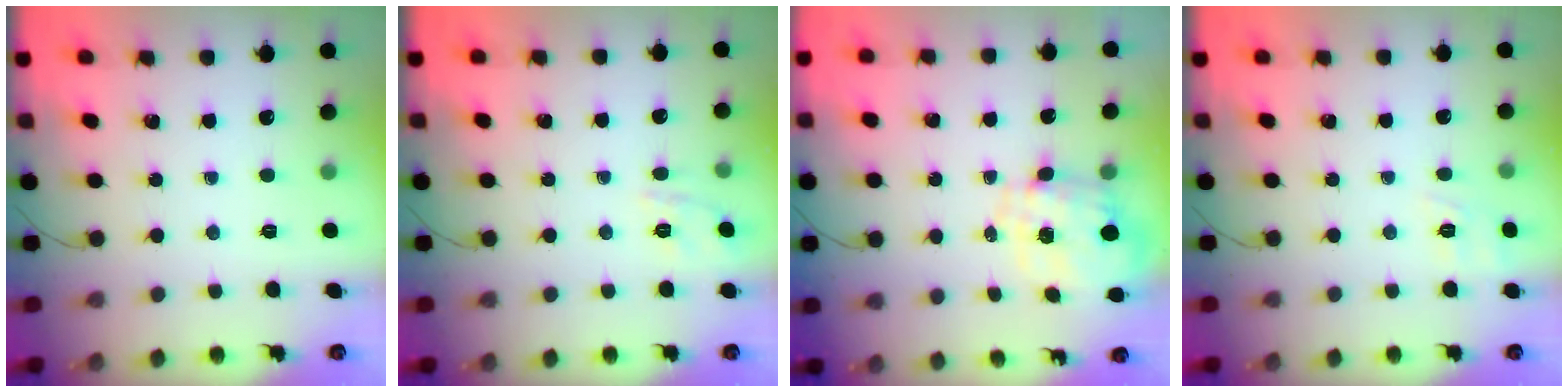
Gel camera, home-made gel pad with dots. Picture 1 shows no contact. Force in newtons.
{"total": 1.9, "press": 0.3, "slide": 1.8}
{"total": 1.7, "press": 1.6, "slide": 0.3}
{"total": 8.8, "press": 8.6, "slide": 1.8}